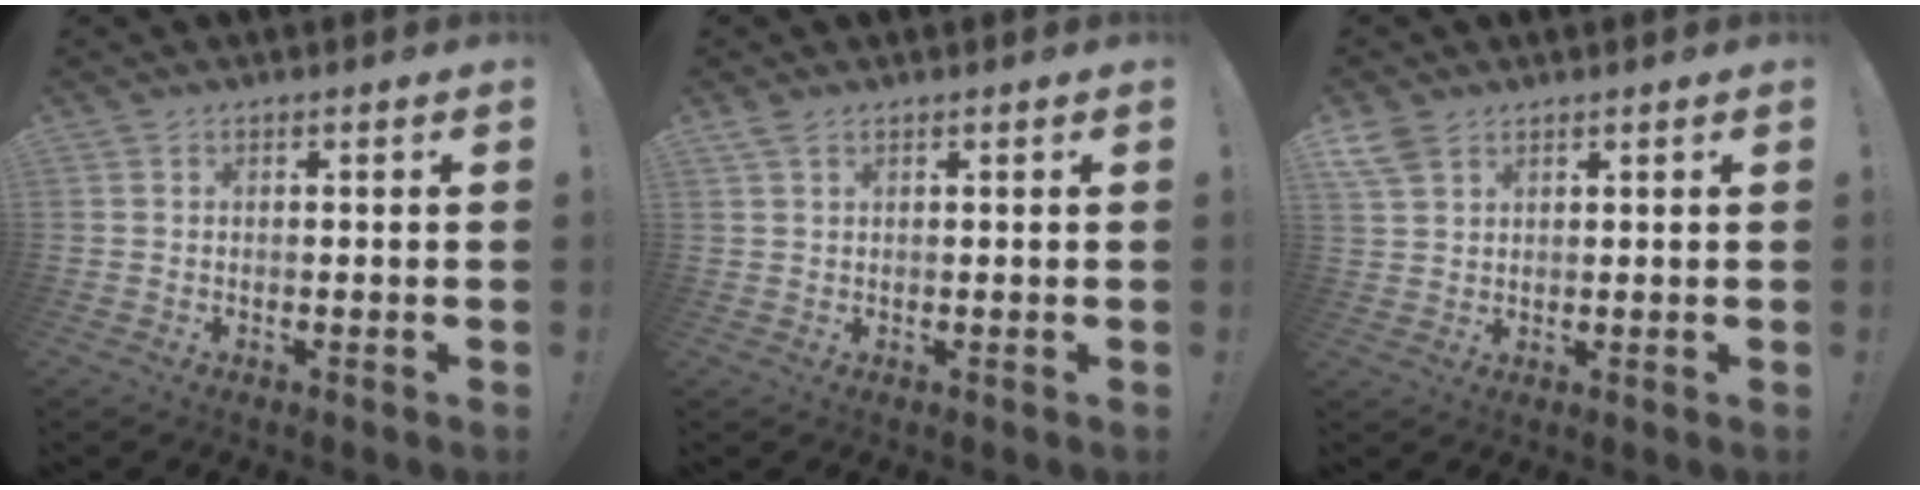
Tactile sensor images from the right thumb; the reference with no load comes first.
{"total": 1.9, "force": [1.3, 0.8, 1.1], "torque": [-0.017, -0.003, 0.024]}
{"total": 4.9, "force": [3.2, 2.8, 2.3], "torque": [-0.043, -0.012, 0.064]}